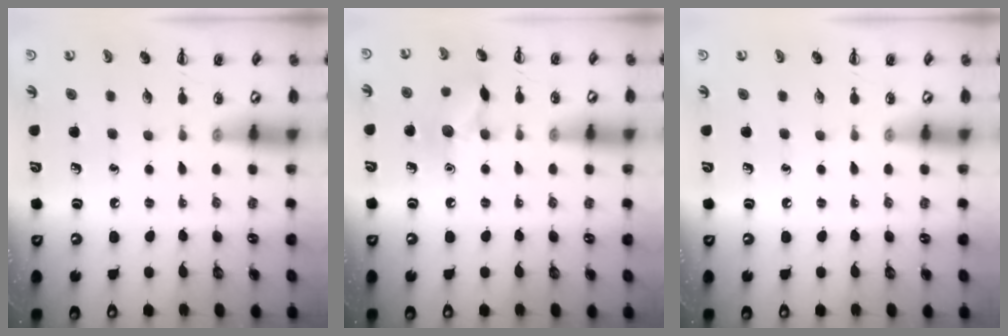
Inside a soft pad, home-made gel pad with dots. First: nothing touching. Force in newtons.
{"total": 9.3, "press": 9.3, "slide": 0.9}
{"total": 0.0}